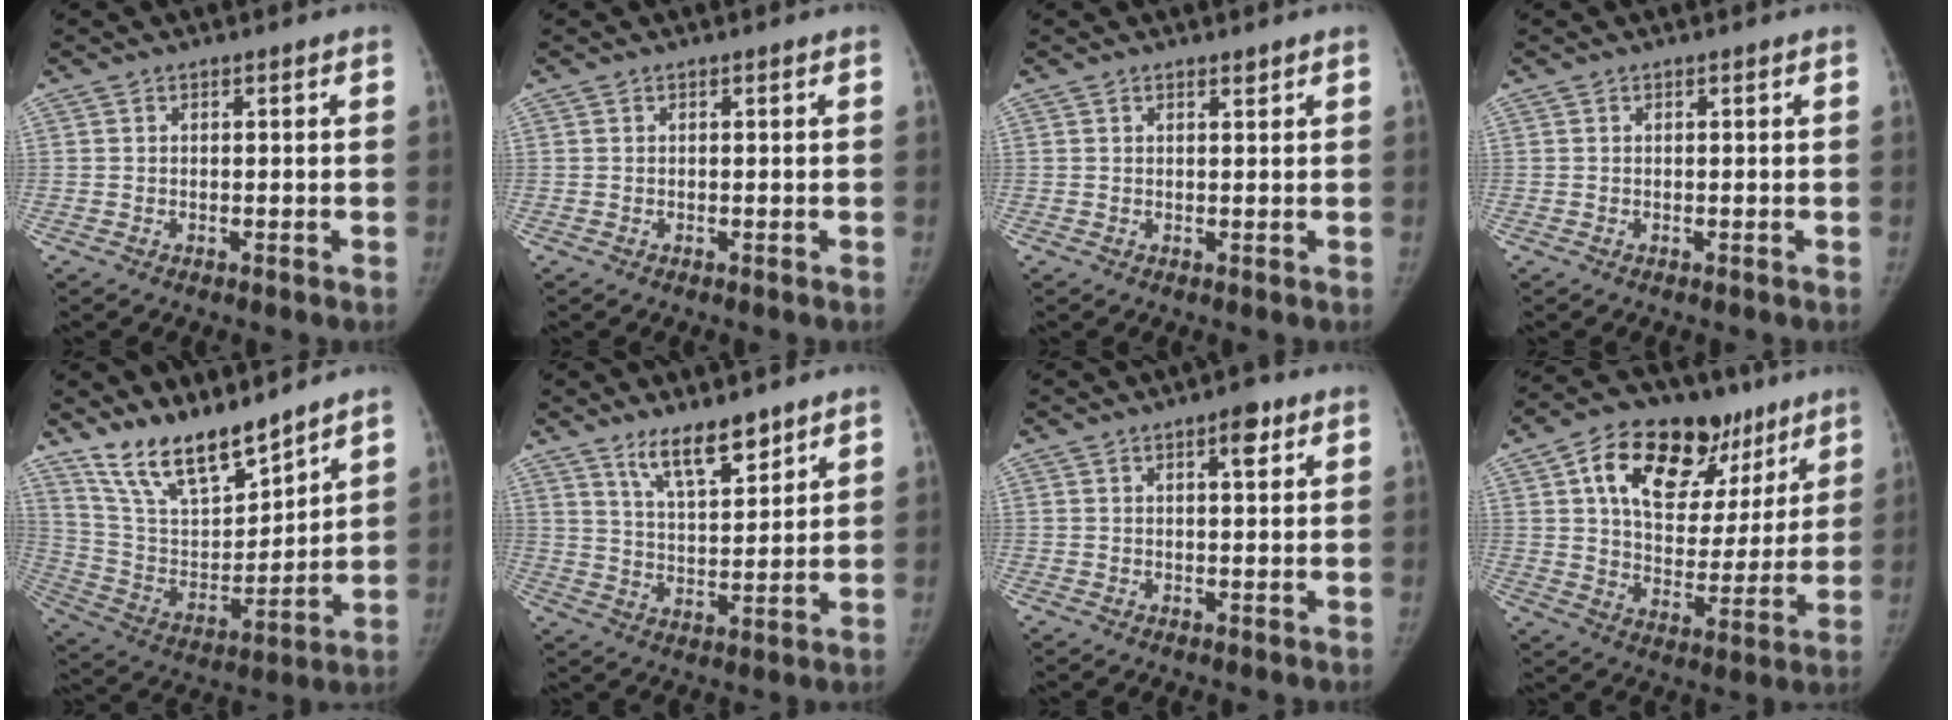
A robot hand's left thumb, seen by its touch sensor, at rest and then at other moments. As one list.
[{"total": 0.0}, {"total": 0.7, "force": [0.6, 0.1, 0.4], "torque": [-0.006, -0.005, 0.011]}, {"total": 0.0}, {"total": 15.5, "force": [13.1, 4.1, 7.2], "torque": [-0.099, -0.076, 0.254]}, {"total": 9.2, "force": [6.9, 2.6, 5.6], "torque": [-0.078, -0.052, 0.128]}, {"total": 3.4, "force": [1.7, 1.1, 2.8], "torque": [-0.033, -0.005, 0.022]}, {"total": 23.6, "force": [12.0, 14.1, 14.6], "torque": [-0.182, -0.003, 0.193]}]